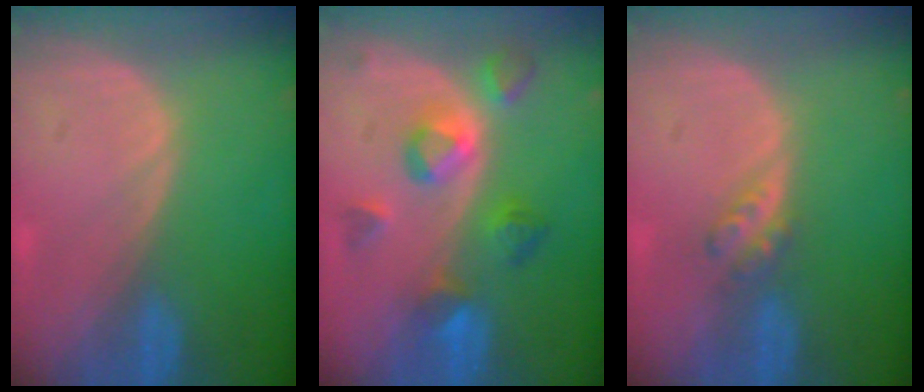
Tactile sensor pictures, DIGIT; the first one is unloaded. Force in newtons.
{"total": 7.5, "press": 7.1, "slide": 2.6}
{"total": 2.9, "press": 2.5, "slide": 1.5}